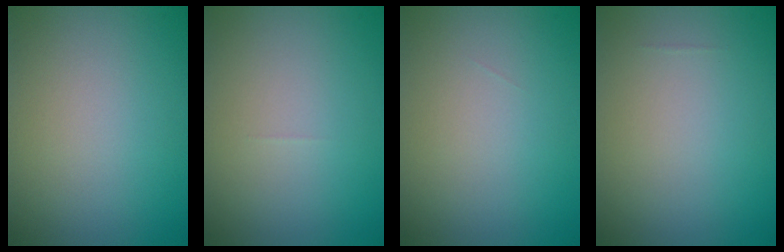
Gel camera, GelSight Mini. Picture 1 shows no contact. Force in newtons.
{"total": 0.0}
{"total": 0.0}
{"total": 0.0}